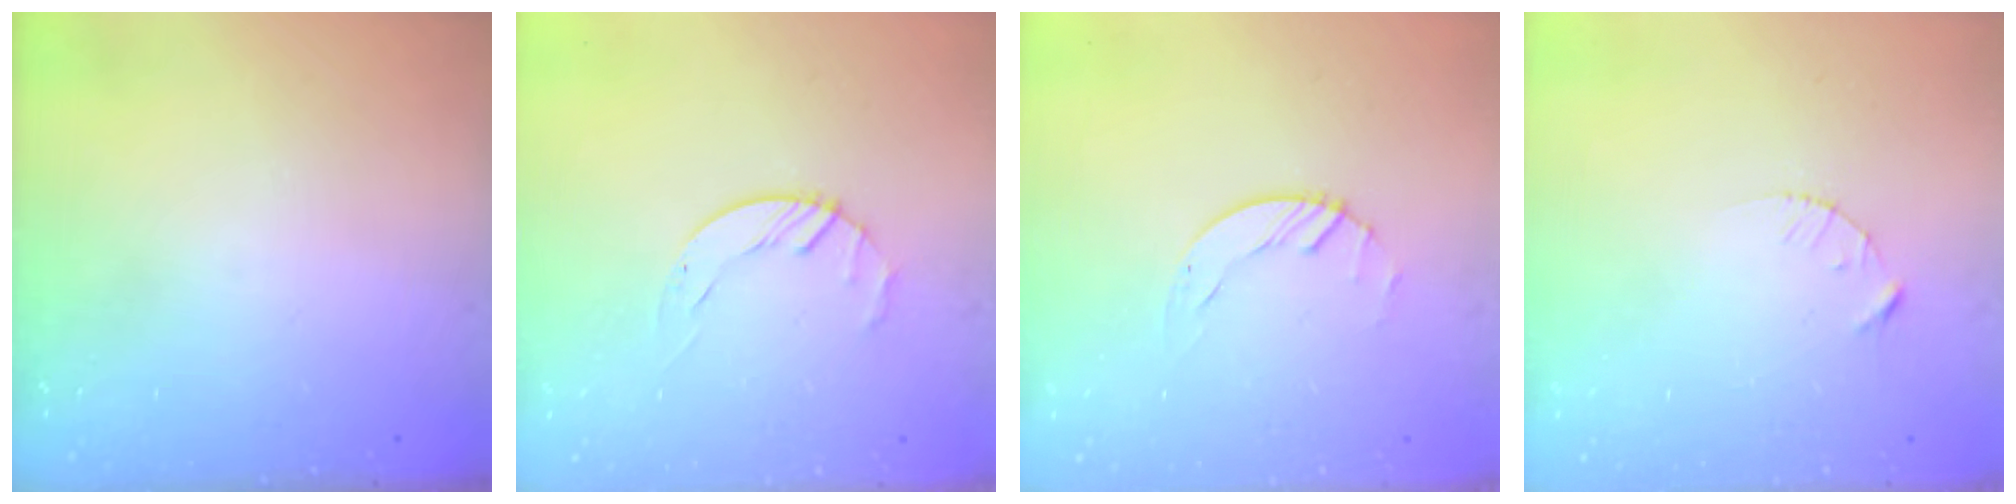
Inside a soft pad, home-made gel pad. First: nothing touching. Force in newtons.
{"total": 1.8, "press": 1.7, "slide": 0.3}
{"total": 0.8, "press": 0.8, "slide": 0.2}
{"total": 2.1, "press": 2.1, "slide": 0.3}